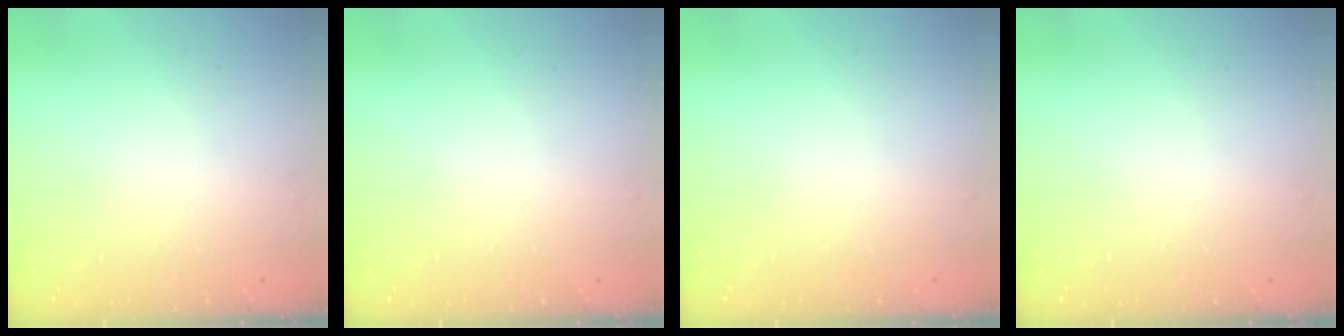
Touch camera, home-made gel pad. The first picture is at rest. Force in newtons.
{"total": 0.0}
{"total": 0.0}
{"total": 0.0}